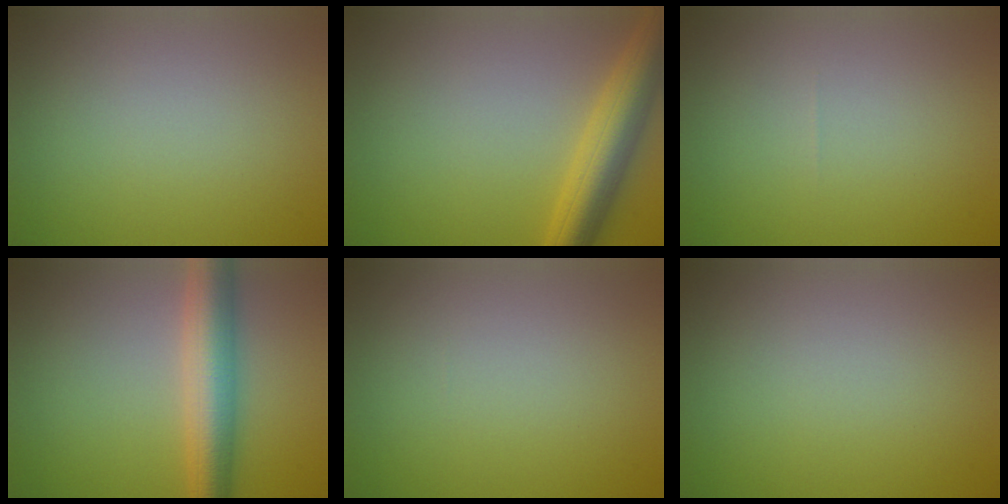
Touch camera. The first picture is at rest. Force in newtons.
{"total": 6.1, "press": 6.1, "slide": 0.3}
{"total": 0.0}
{"total": 6.5, "press": 6.5, "slide": 0.0}
{"total": 0.0}
{"total": 0.0}